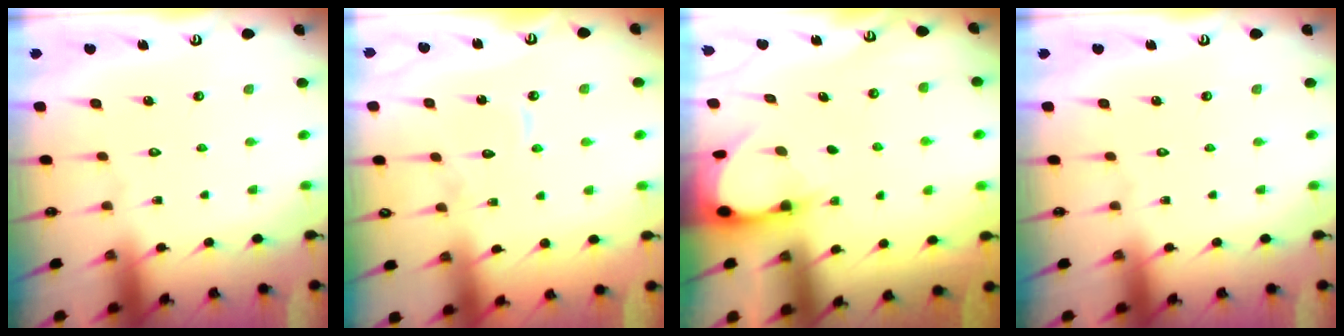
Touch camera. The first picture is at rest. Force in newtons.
{"total": 6.4, "press": 6.4, "slide": 0.5}
{"total": 3.1, "press": 3.1, "slide": 0.4}
{"total": 0.0}